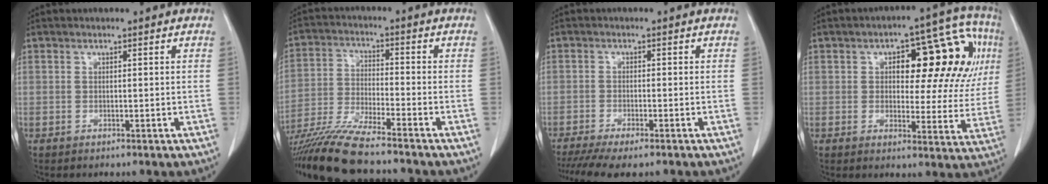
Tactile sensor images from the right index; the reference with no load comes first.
{"total": 13.3, "force": [-11.5, -0.1, 6.7], "torque": [-0.120, -0.029, -0.207]}
{"total": 9.0, "force": [-7.2, 1.7, 5.2], "torque": [-0.076, -0.011, -0.112]}
{"total": 16.3, "force": [4.2, 6.8, 14.2], "torque": [-0.169, 0.041, 0.052]}